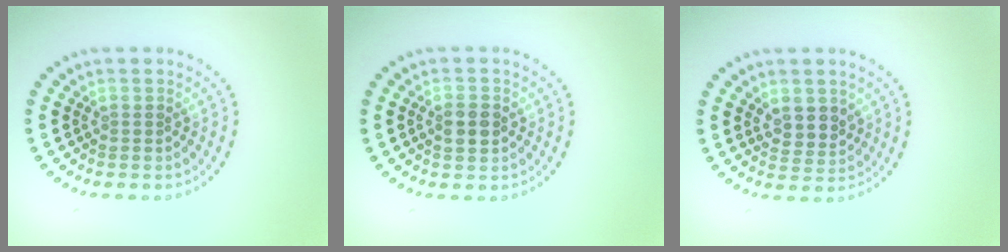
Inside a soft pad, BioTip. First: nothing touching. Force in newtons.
{"total": 1.9, "press": 1.9, "slide": 0.3}
{"total": 2.5, "press": 2.3, "slide": 1.1}